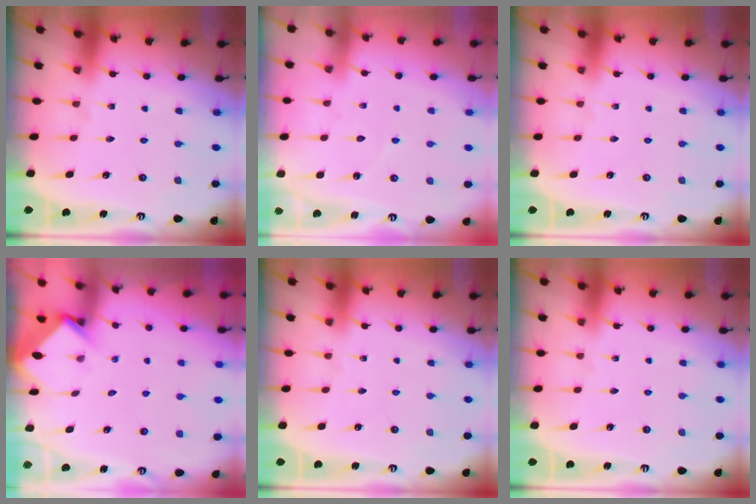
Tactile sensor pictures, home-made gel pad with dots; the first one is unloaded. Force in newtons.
{"total": 2.7, "press": 2.7, "slide": 0.3}
{"total": 0.0}
{"total": 3.4, "press": 3.4, "slide": 0.3}
{"total": 0.0}
{"total": 0.0}